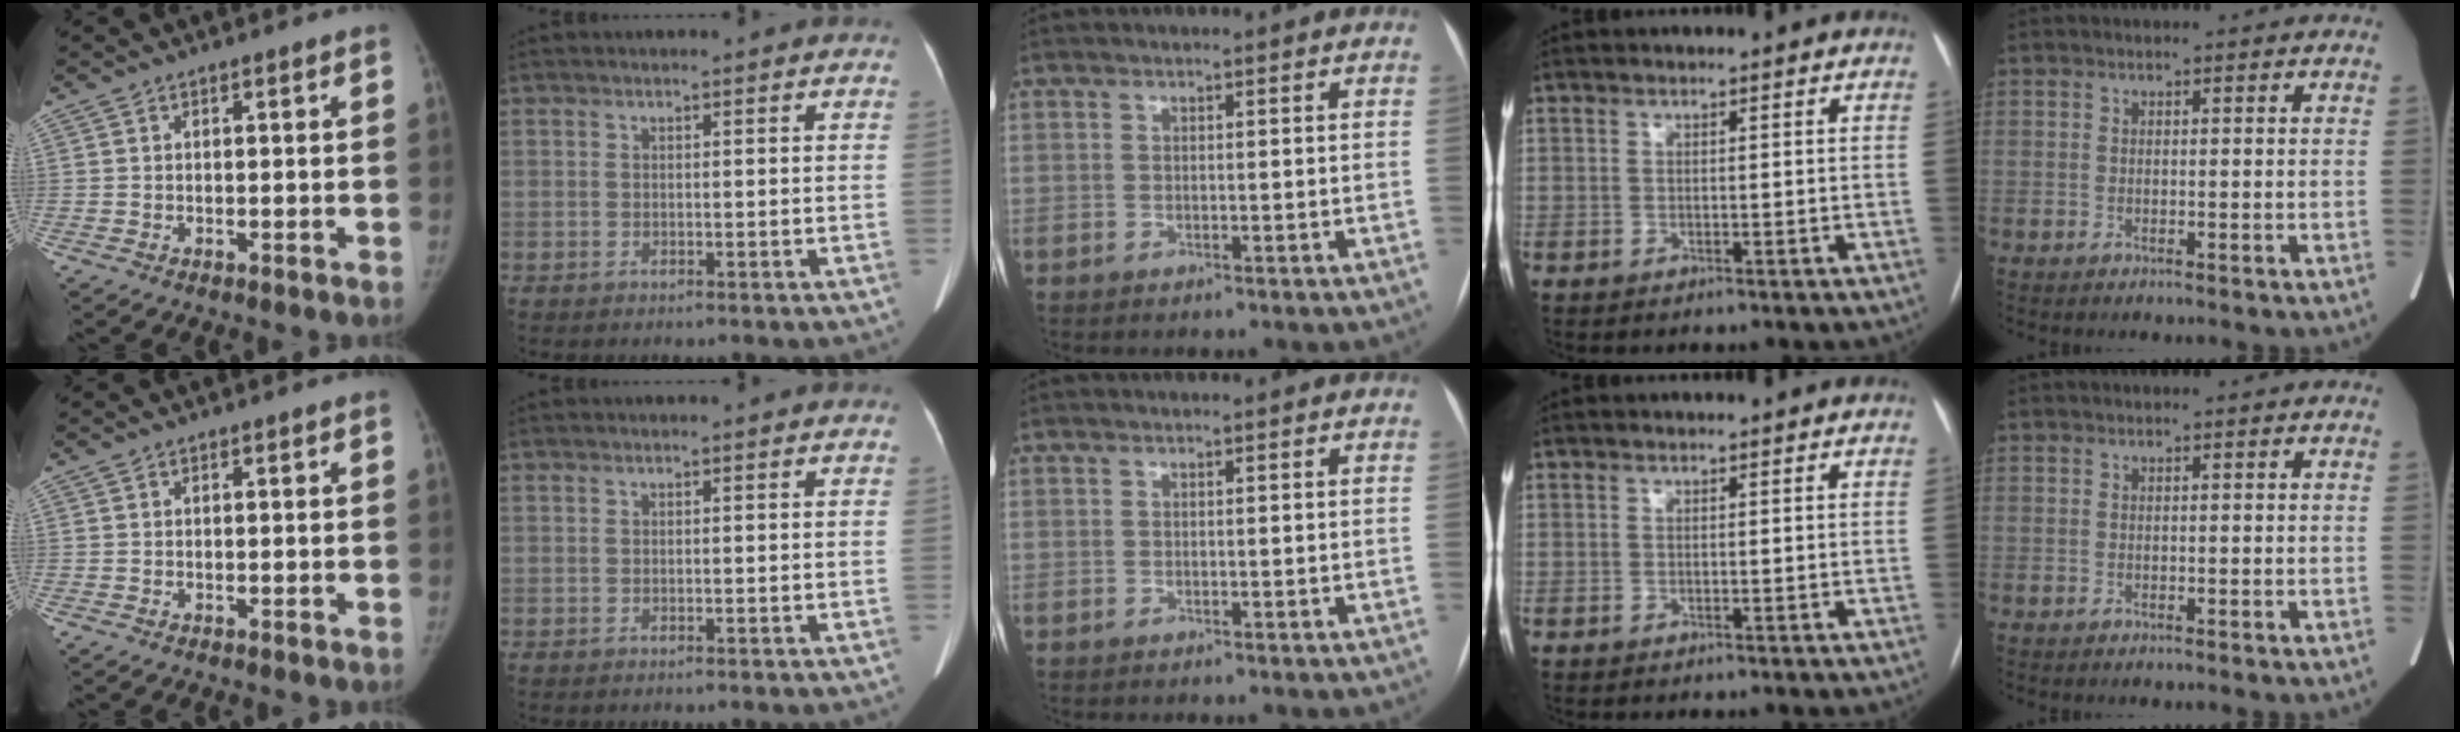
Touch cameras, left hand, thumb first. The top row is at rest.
{}